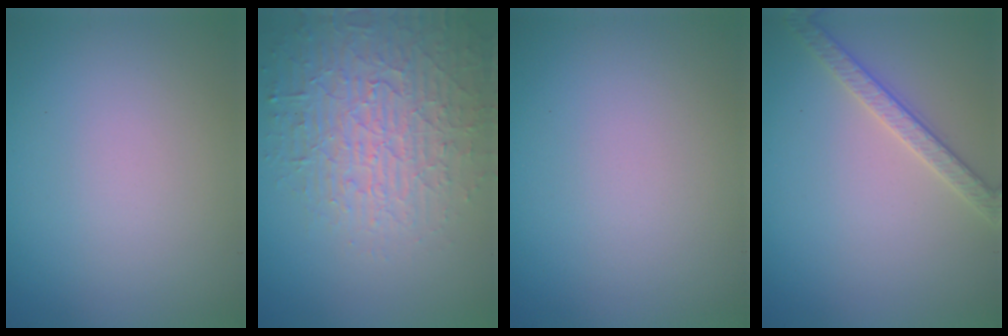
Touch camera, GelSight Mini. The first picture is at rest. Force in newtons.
{"total": 4.9, "press": 4.8, "slide": 1.3}
{"total": 0.0}
{"total": 2.6, "press": 2.6, "slide": 0.5}